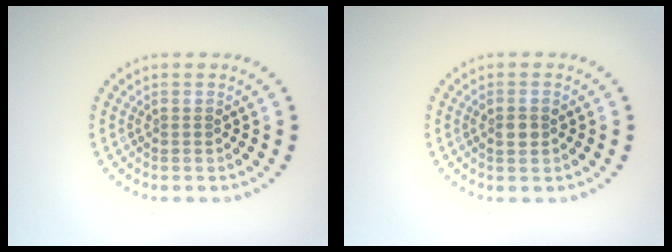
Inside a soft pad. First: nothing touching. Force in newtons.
{"total": 1.3, "press": 1.3, "slide": 0.2}